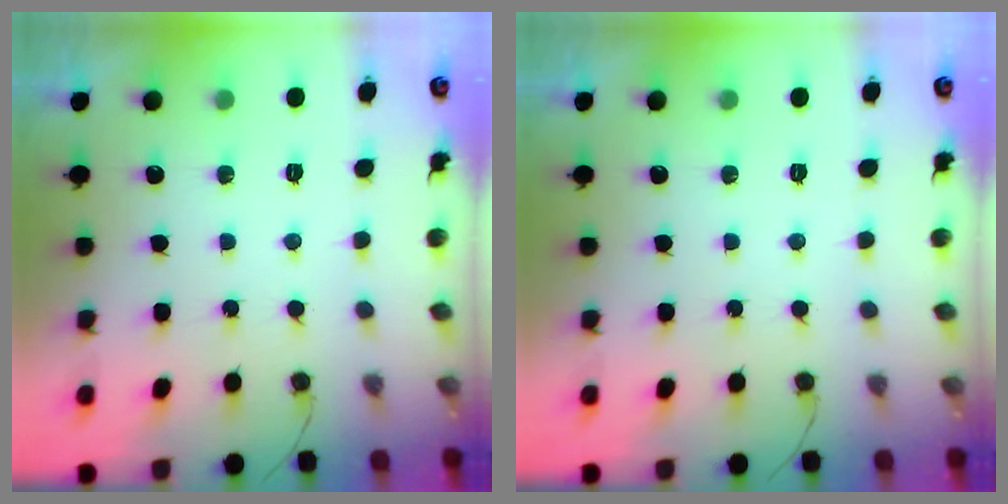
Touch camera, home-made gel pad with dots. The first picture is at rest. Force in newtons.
{"total": 0.0}